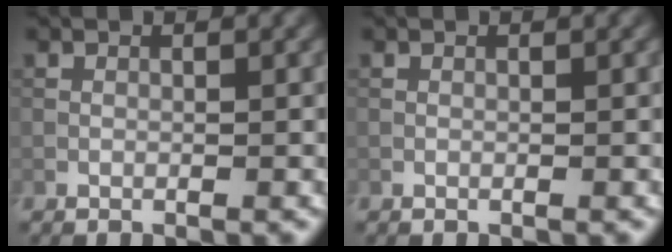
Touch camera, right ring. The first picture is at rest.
{"total": 0.0}